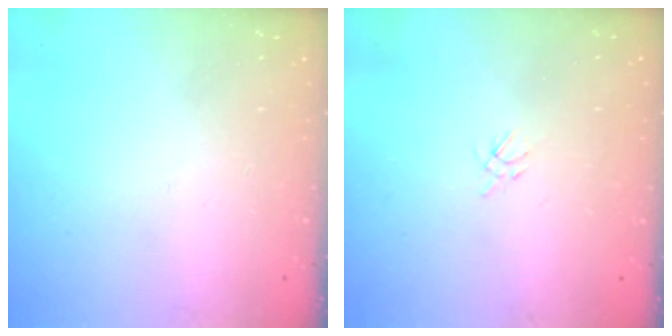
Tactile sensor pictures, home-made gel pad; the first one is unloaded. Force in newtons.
{"total": 2.2, "press": 2.2, "slide": 0.5}